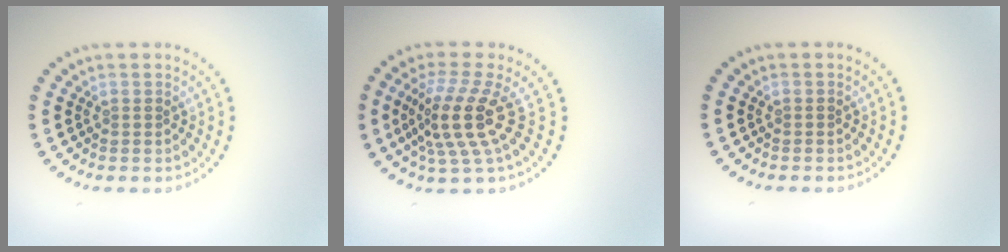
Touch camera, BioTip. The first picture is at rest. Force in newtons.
{"total": 4.6, "press": 3.4, "slide": 3.1}
{"total": 0.0}